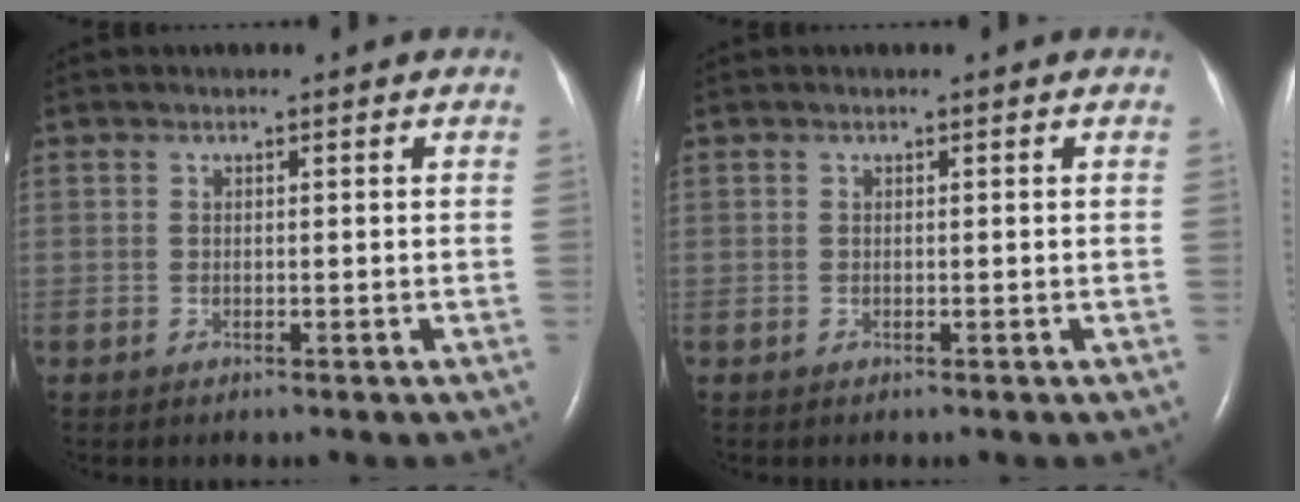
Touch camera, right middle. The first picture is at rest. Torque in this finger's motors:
{"motor_torque": [0.00, 0.00, 0.00, 0.01]}